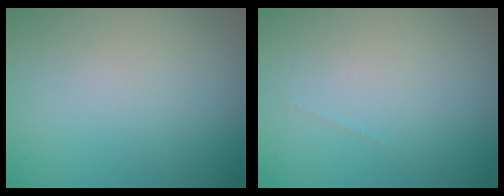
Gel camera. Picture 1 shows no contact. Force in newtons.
{"total": 0.0}